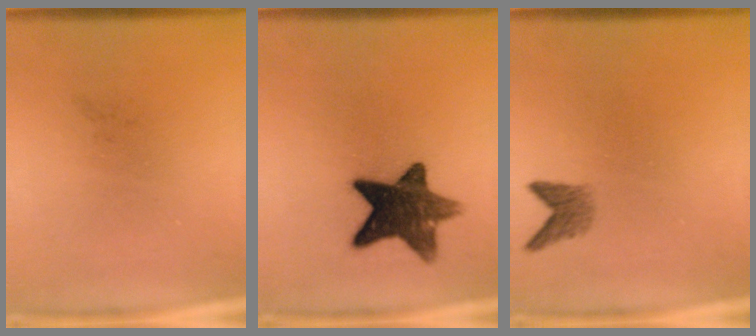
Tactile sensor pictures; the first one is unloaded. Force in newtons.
{"total": 12.3}
{"total": 2.0}